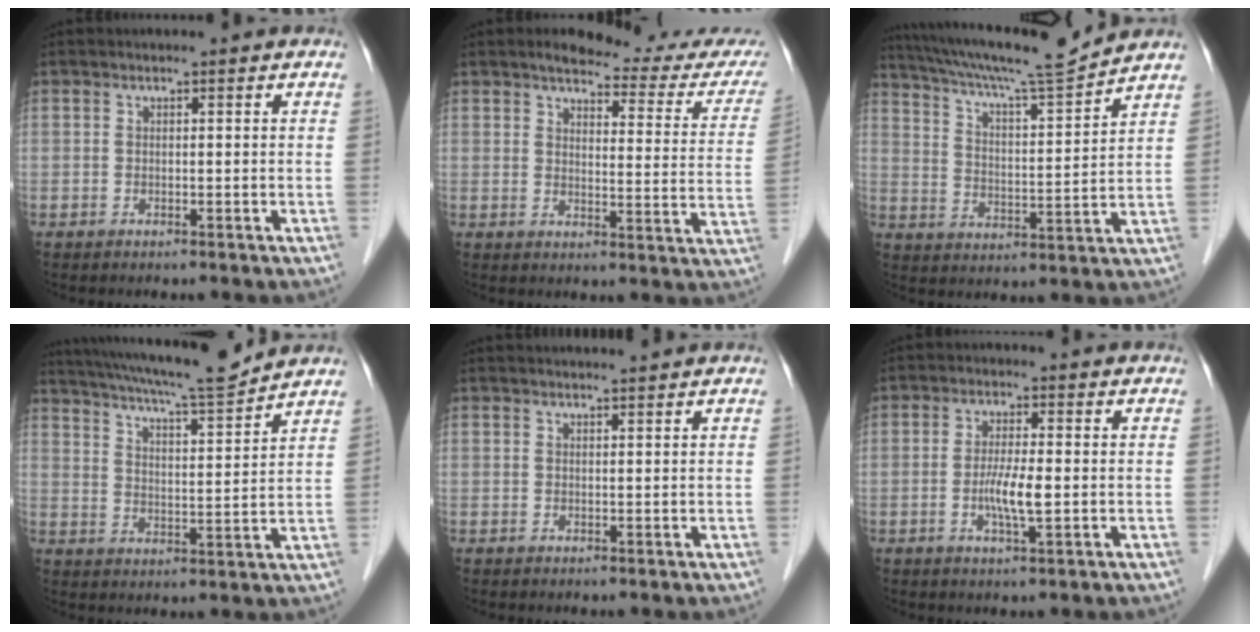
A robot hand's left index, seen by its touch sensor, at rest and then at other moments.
{"total": 16.6, "force": [15.2, 2.5, 6.3], "torque": [-0.057, -0.042, 0.156]}
{"total": 13.9, "force": [13.0, -1.2, 4.9], "torque": [-0.097, -0.012, 0.209]}
{"total": 14.4, "force": [13.0, -0.2, 6.1], "torque": [-0.111, -0.002, 0.198]}
{"total": 3.1, "force": [3.0, -0.2, 0.9], "torque": [-0.012, 0.018, 0.042]}
{"total": 4.5, "force": [-0.8, 0.4, 4.4], "torque": [-0.089, -0.006, -0.015]}